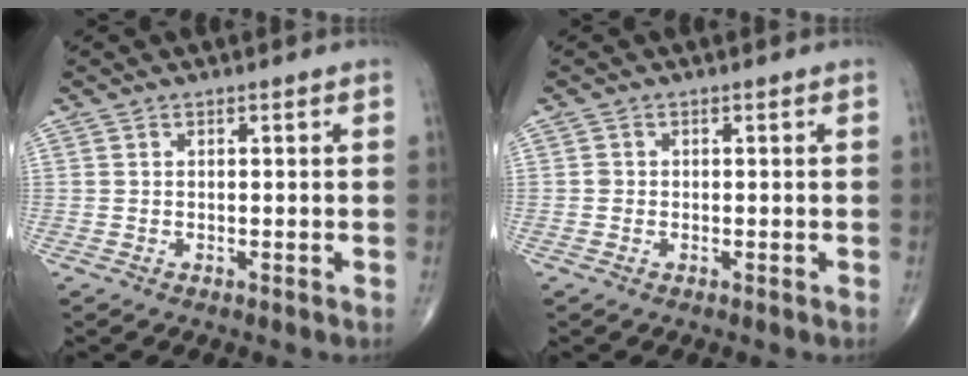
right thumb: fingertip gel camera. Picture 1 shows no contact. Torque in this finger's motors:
{"motor_torque": [-0.03, 0.31, 0.07, -0.16, -0.03]}